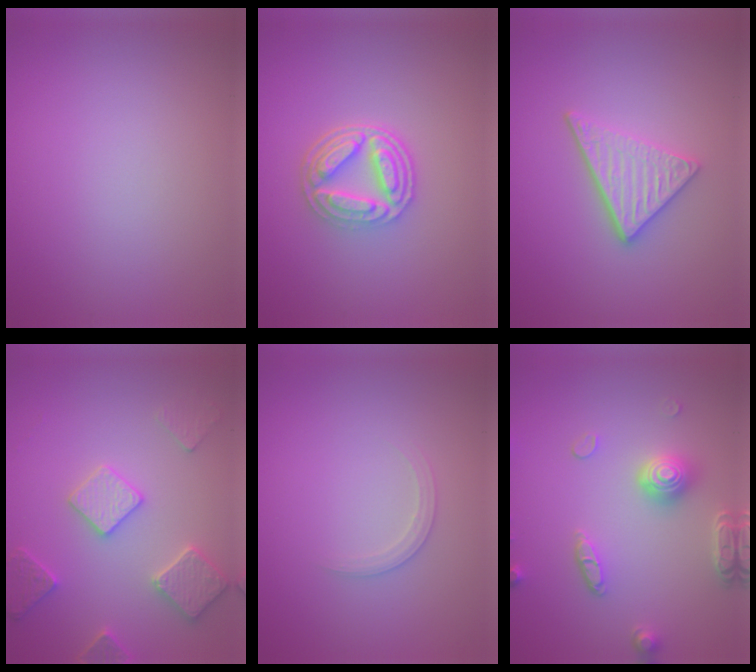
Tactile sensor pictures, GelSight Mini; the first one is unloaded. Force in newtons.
{"total": 5.0, "press": 3.8, "slide": 3.2}
{"total": 3.5, "press": 3.0, "slide": 1.9}
{"total": 3.7, "press": 3.6, "slide": 0.8}
{"total": 1.3, "press": 1.3, "slide": 0.1}
{"total": 4.1, "press": 3.5, "slide": 2.1}